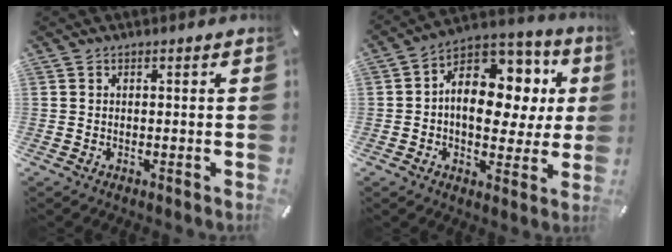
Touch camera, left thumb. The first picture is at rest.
{"total": 14.2, "force": [2.3, 10.5, 9.4], "torque": [-0.137, -0.020, 0.045]}